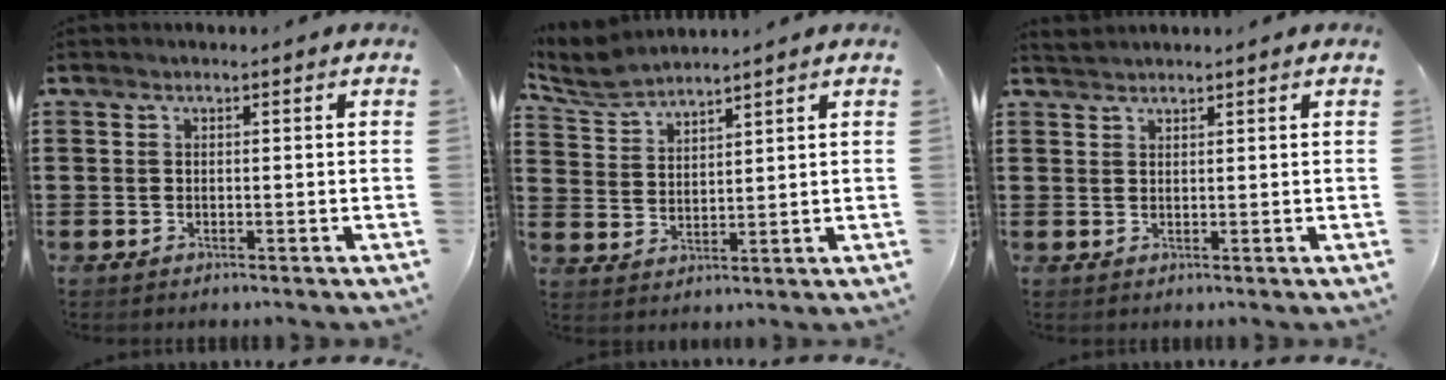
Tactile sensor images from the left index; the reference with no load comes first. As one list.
[{"total": 4.7, "force": [4.5, 0.7, 1.1], "torque": [-0.038, -0.012, 0.082]}, {"total": 1.4, "force": [1.4, 0.2, 0.2], "torque": [-0.007, 0.002, 0.027]}]